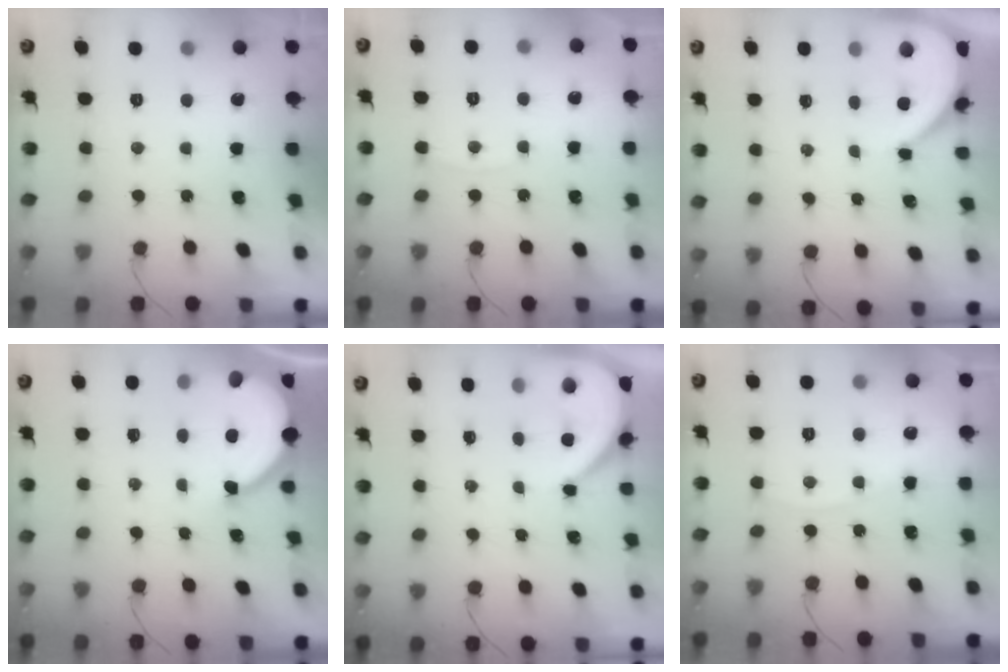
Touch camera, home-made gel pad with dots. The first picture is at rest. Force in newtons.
{"total": 3.5, "press": 3.5, "slide": 0.5}
{"total": 3.7, "press": 3.7, "slide": 0.4}
{"total": 6.7, "press": 6.7, "slide": 0.7}
{"total": 5.1, "press": 5.0, "slide": 0.6}
{"total": 2.5, "press": 2.5, "slide": 0.3}